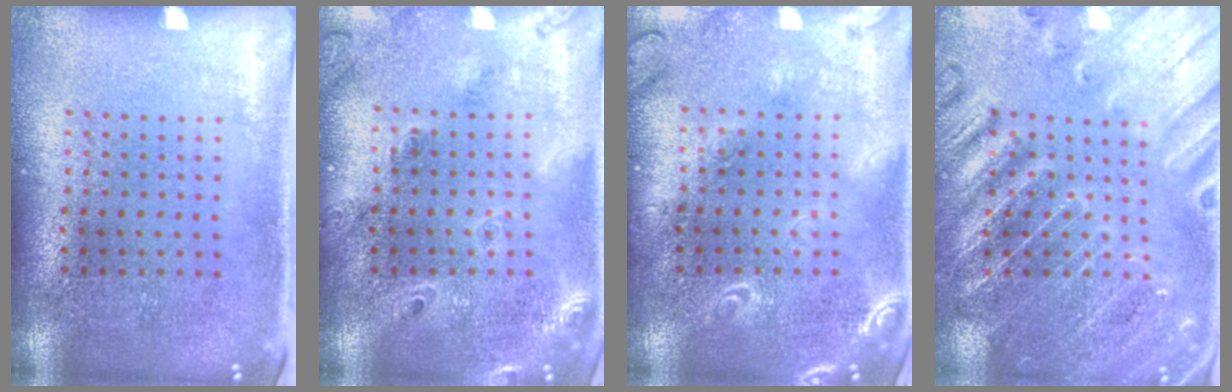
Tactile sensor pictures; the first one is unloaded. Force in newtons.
{"total": 1.8, "press": 1.7, "slide": 0.8}
{"total": 1.9, "press": 1.9, "slide": 0.2}
{"total": 3.0, "press": 3.0, "slide": 0.3}